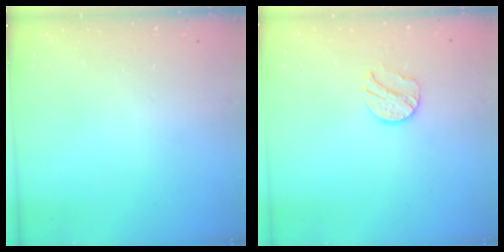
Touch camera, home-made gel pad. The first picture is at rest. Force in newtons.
{"total": 9.4, "press": 9.4, "slide": 0.4}